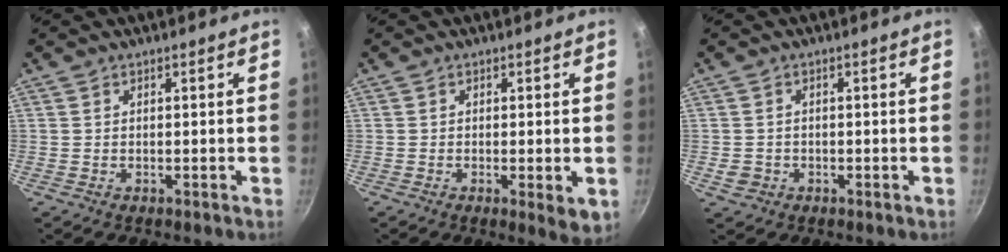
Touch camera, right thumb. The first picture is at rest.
{"total": 3.9, "force": [-0.8, 0.8, 3.8], "torque": [-0.058, -0.013, -0.013]}
{"total": 2.0, "force": [-0.6, 1.8, 0.6], "torque": [-0.006, 0.005, -0.007]}